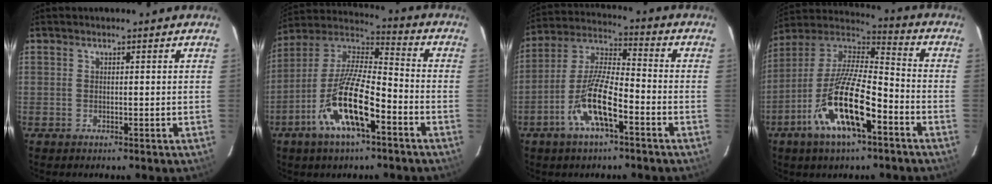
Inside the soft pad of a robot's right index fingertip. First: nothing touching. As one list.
[{"total": 16.4, "force": [-7.7, 4.8, 13.7], "torque": [-0.274, -0.016, -0.151]}, {"total": 12.0, "force": [-5.7, 3.1, 10.1], "torque": [-0.208, -0.002, -0.111]}, {"total": 18.6, "force": [-8.8, 5.6, 15.4], "torque": [-0.298, -0.024, -0.169]}]